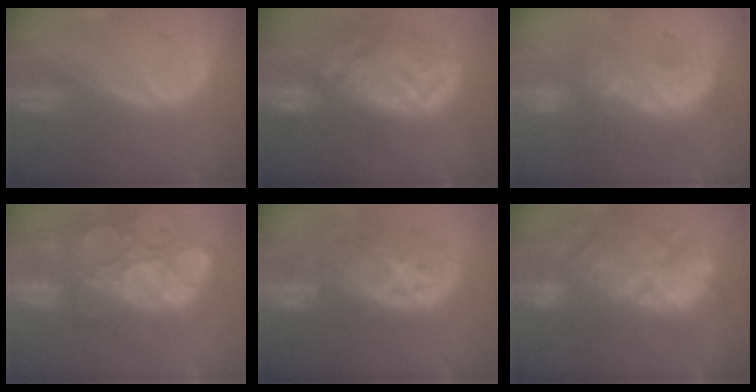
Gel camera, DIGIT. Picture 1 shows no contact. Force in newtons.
{"total": 12.6, "press": 11.2, "slide": 5.8}
{"total": 8.7, "press": 8.1, "slide": 3.2}
{"total": 15.1, "press": 12.6, "slide": 8.3}
{"total": 11.2, "press": 9.8, "slide": 5.3}
{"total": 14.5, "press": 12.7, "slide": 7.1}